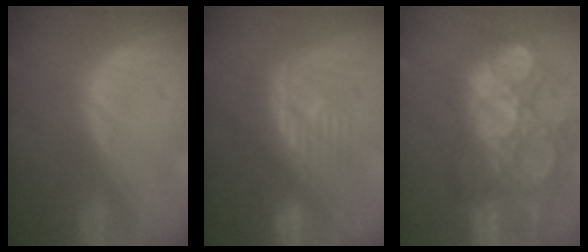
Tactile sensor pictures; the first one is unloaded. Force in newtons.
{"total": 8.0, "press": 7.9, "slide": 1.1}
{"total": 13.1, "press": 12.1, "slide": 5.0}